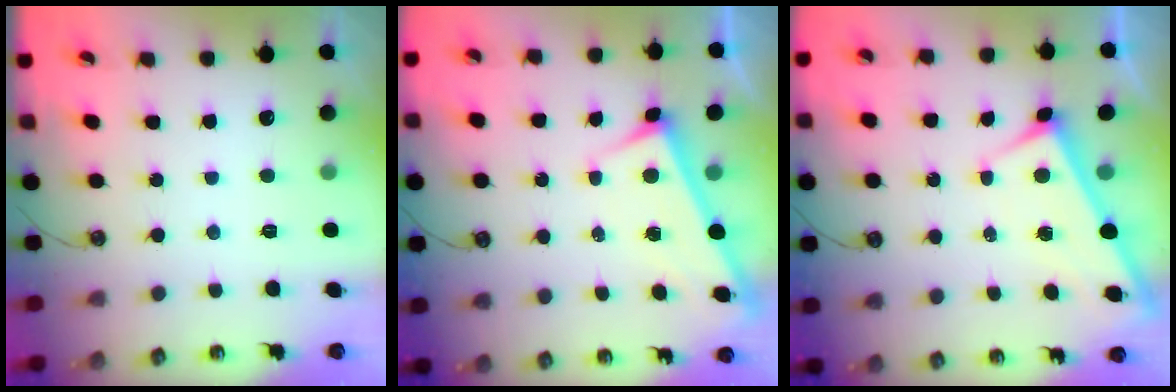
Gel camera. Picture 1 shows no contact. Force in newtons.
{"total": 3.0, "press": 3.0, "slide": 0.2}
{"total": 2.6, "press": 2.6, "slide": 0.4}